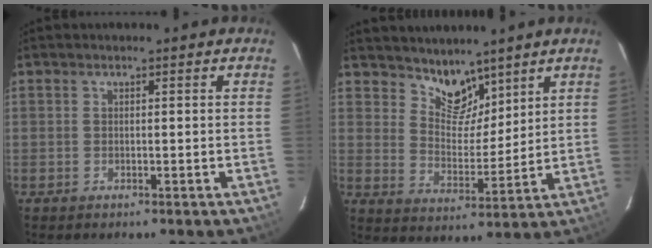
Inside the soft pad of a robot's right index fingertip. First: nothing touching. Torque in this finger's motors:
{"motor_torque": [-0.15, 0.09, -0.05, -0.01]}